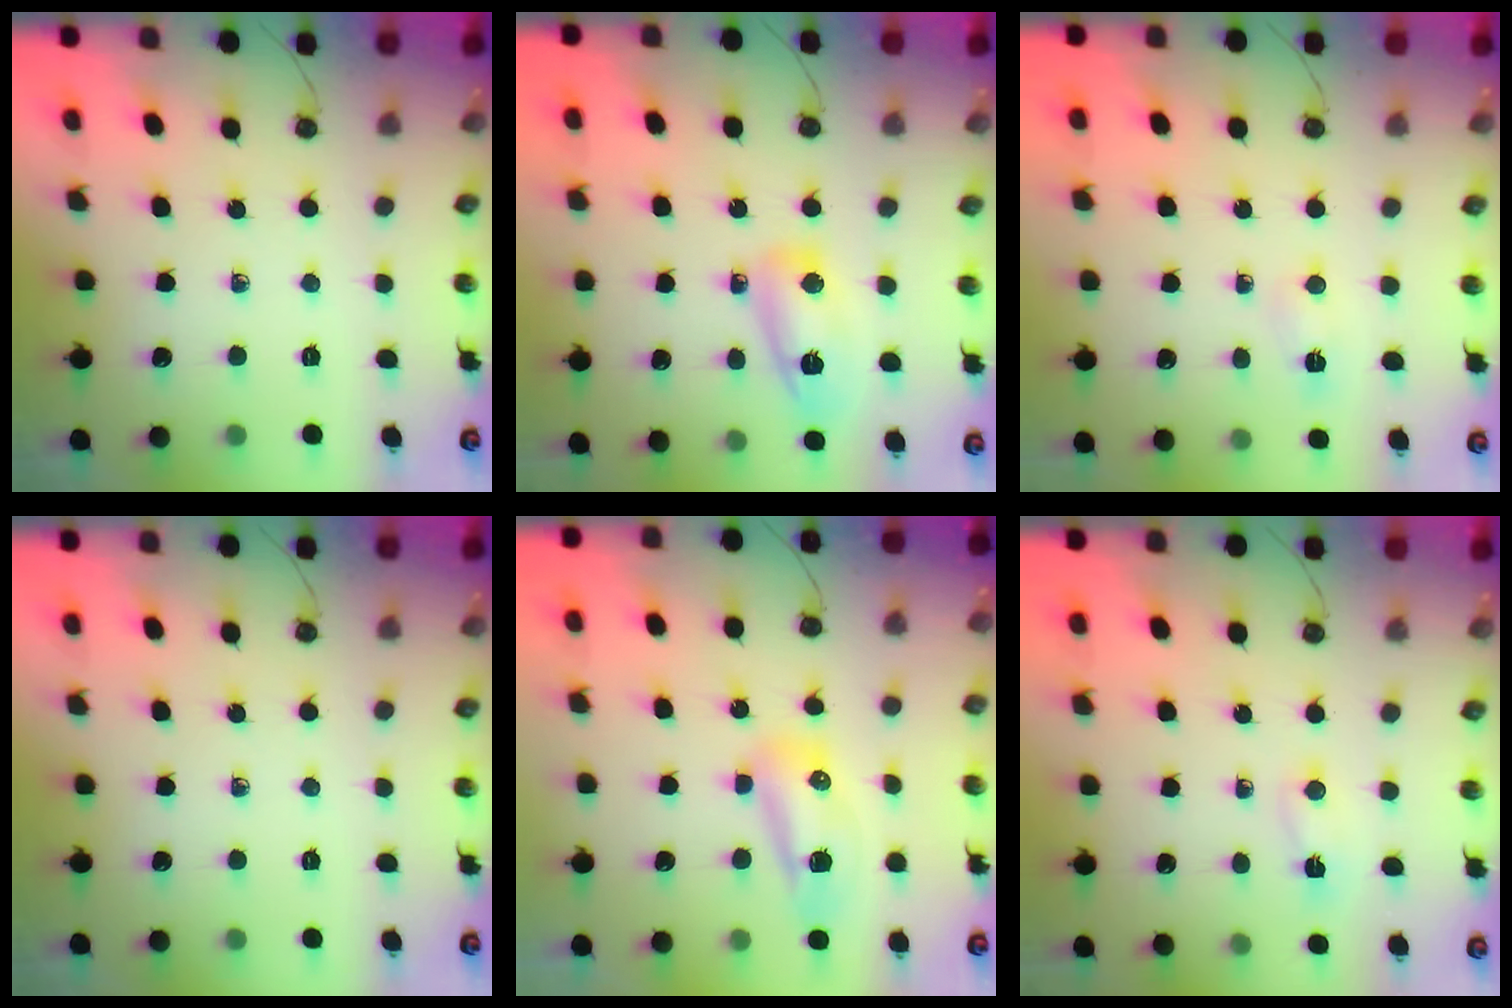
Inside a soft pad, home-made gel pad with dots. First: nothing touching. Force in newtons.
{"total": 8.9, "press": 8.9, "slide": 0.4}
{"total": 3.2, "press": 3.2, "slide": 0.5}
{"total": 0.0}
{"total": 8.4, "press": 8.3, "slide": 1.2}
{"total": 2.4, "press": 2.4, "slide": 0.5}